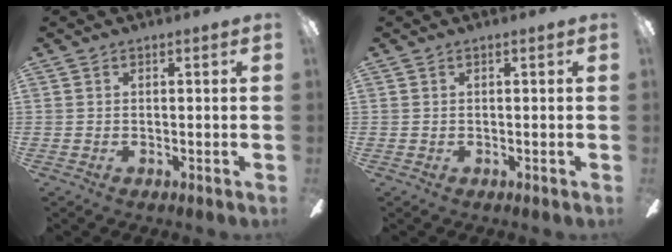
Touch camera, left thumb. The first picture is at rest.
{"total": 0.0}